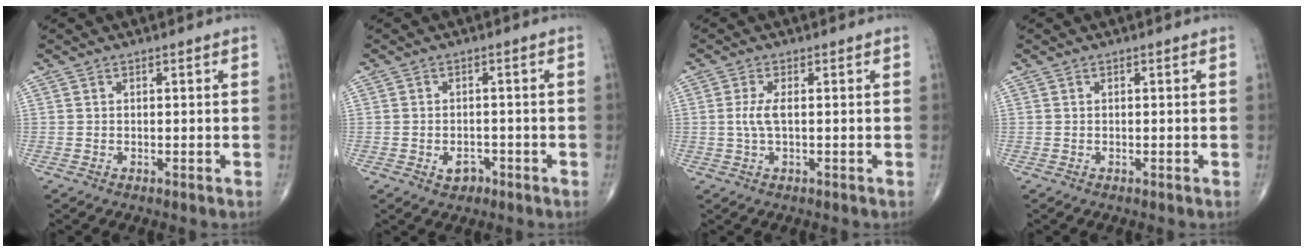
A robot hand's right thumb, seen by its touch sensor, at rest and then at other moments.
{"total": 2.9, "force": [-1.4, 2.1, 1.5], "torque": [-0.013, 0.009, -0.017]}
{"total": 3.0, "force": [0.0, 0.9, 2.9], "torque": [-0.075, 0.001, 0.000]}
{"total": 0.0}